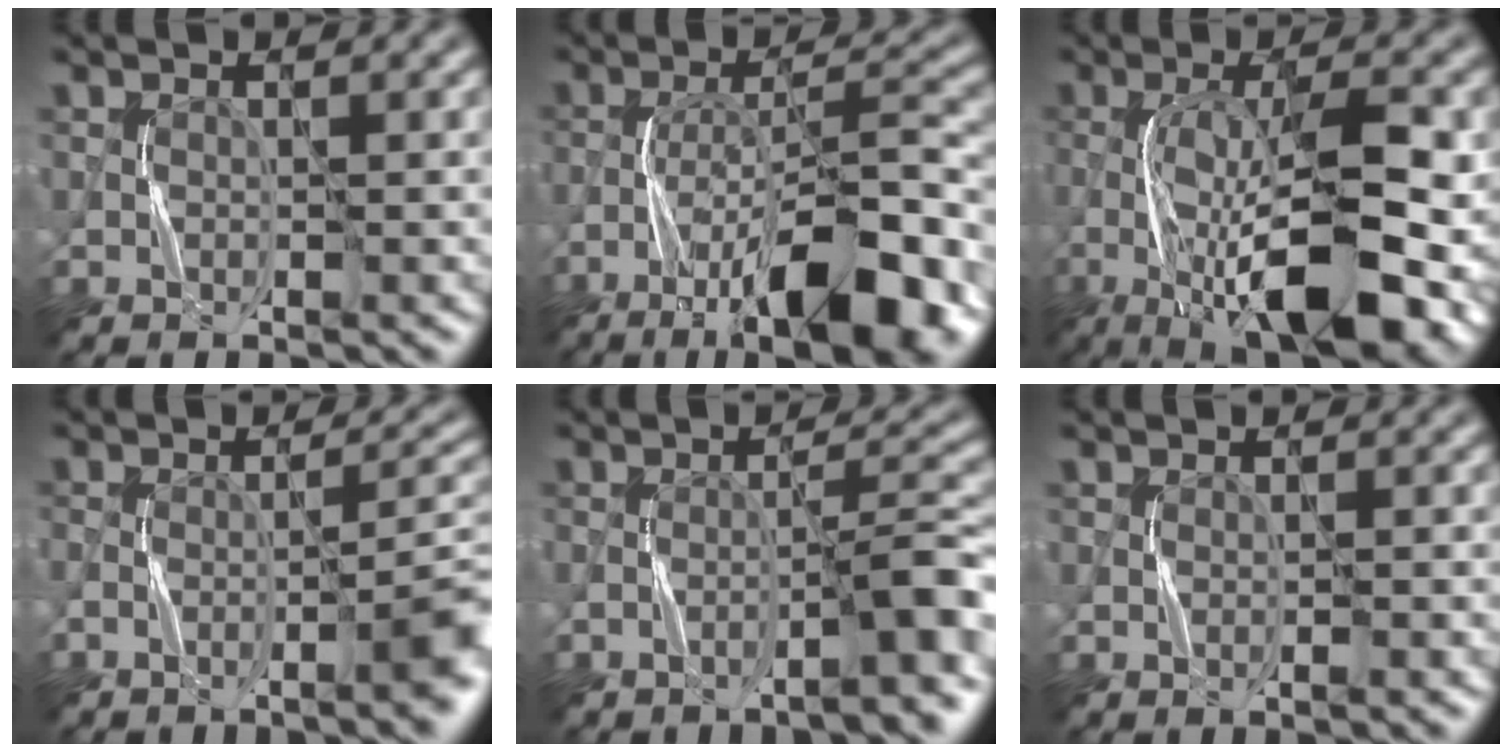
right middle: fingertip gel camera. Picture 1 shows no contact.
{"total": 11.7, "force": [-6.8, 3.1, 9.0], "torque": [-0.144, 0.014, -0.109]}
{"total": 12.8, "force": [-4.6, 4.2, 11.1], "torque": [-0.193, -0.003, -0.071]}
{"total": 4.8, "force": [-2.8, 1.0, 3.8], "torque": [-0.045, 0.008, -0.052]}
{"total": 4.4, "force": [-2.6, 0.4, 3.4], "torque": [-0.043, 0.019, -0.045]}
{"total": 0.8, "force": [-0.4, 0.1, 0.7], "torque": [-0.011, 0.001, -0.006]}